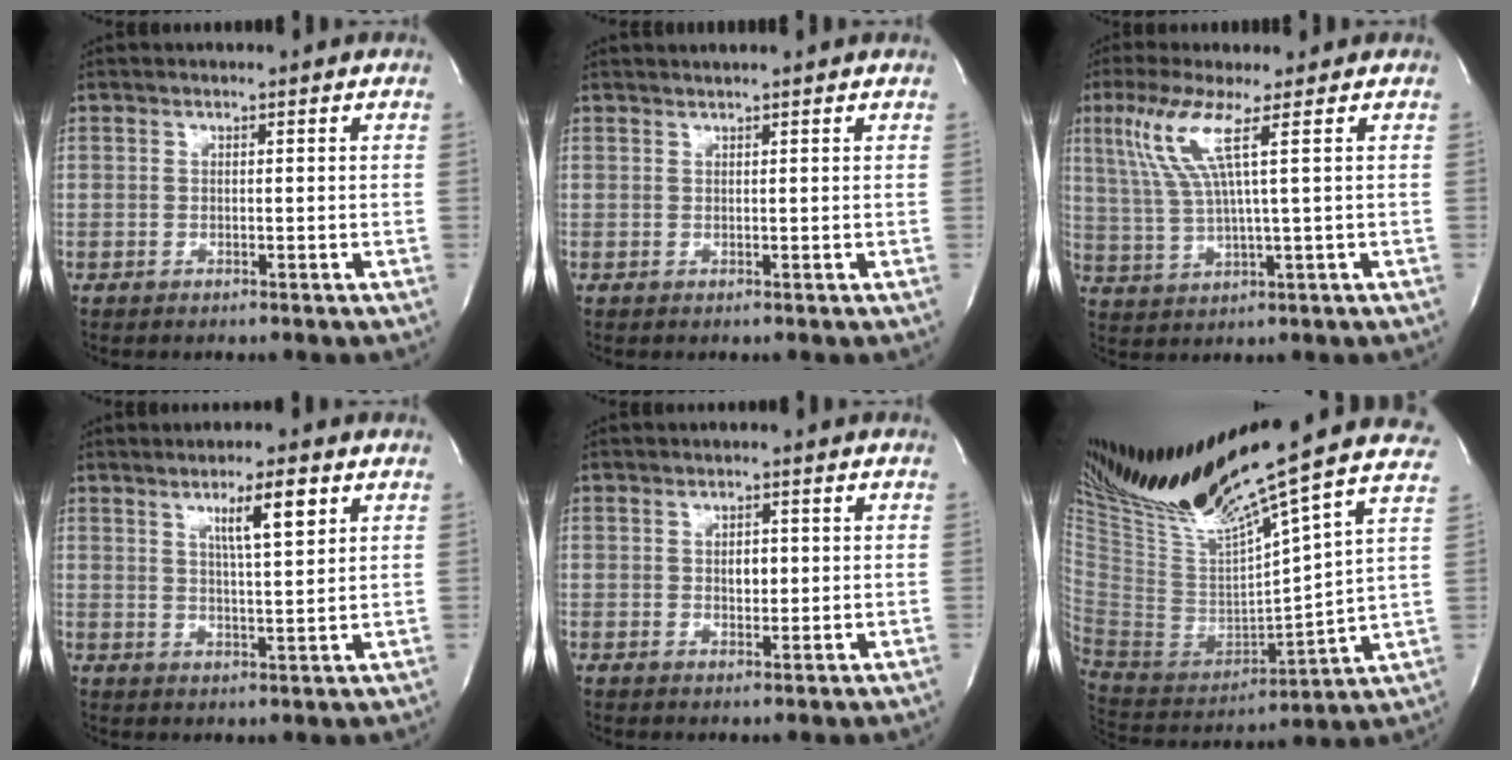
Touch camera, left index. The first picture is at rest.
{"total": 1.3, "force": [1.2, -0.5, 0.4], "torque": [-0.011, 0.006, 0.021]}
{"total": 7.3, "force": [2.9, -0.7, 6.7], "torque": [-0.153, -0.002, 0.064]}
{"total": 6.0, "force": [2.9, 0.2, 5.3], "torque": [-0.088, -0.006, 0.047]}
{"total": 2.1, "force": [0.0, 1.2, 1.7], "torque": [-0.027, -0.005, 0.001]}
{"total": 31.1, "force": [25.9, -0.3, 17.4], "torque": [-0.303, -0.061, 0.410]}